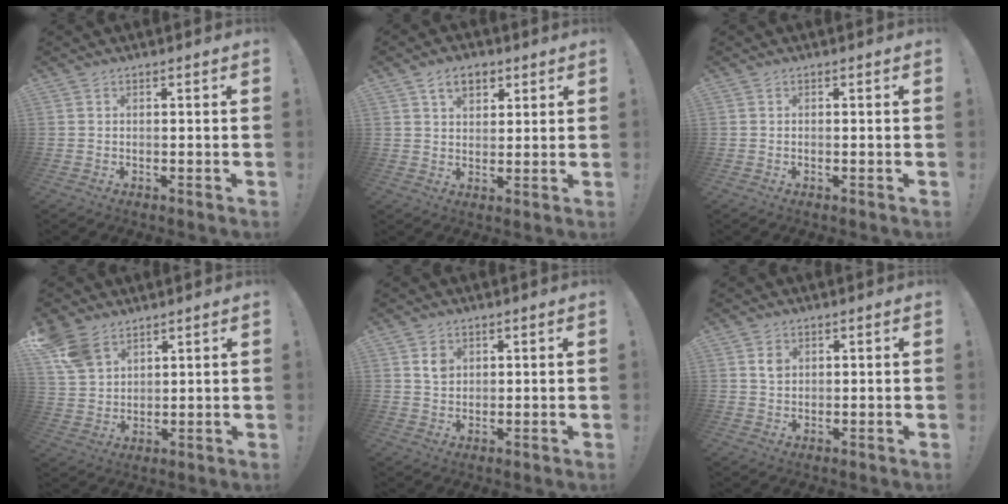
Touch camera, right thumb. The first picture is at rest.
{"total": 7.2, "force": [3.9, 4.6, 4.0], "torque": [-0.053, -0.007, 0.069]}
{"total": 0.0}
{"total": 8.8, "force": [6.0, 5.5, 3.5], "torque": [-0.066, -0.029, 0.123]}
{"total": 3.4, "force": [1.5, 2.6, 1.7], "torque": [-0.008, -0.008, 0.023]}
{"total": 2.5, "force": [1.0, 1.9, 1.3], "torque": [-0.006, -0.006, 0.015]}